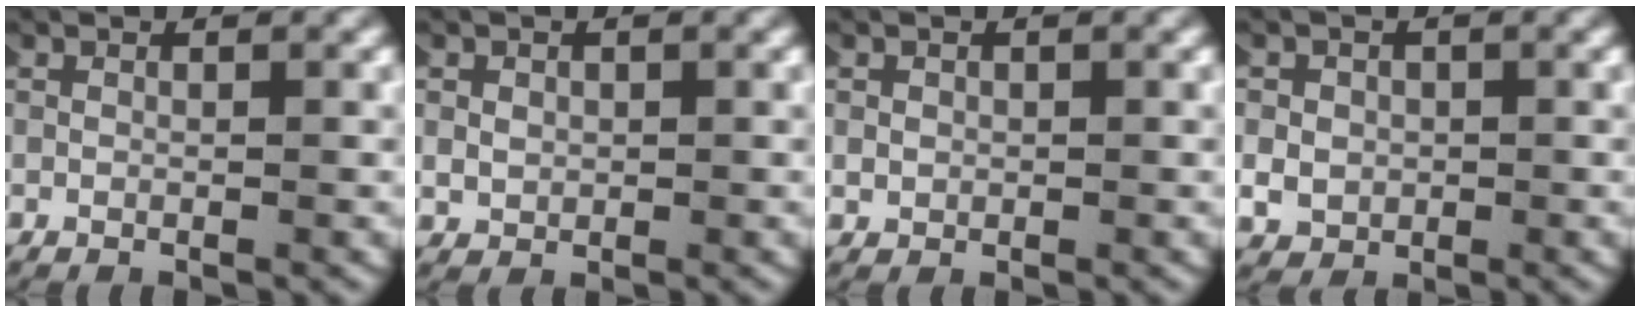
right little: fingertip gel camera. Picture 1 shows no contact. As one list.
[{"total": 1.3, "force": [0.2, 1.2, 0.5], "torque": [-0.021, 0.004, 0.005]}, {"total": 1.0, "force": [0.0, 1.0, 0.2], "torque": [-0.013, 0.004, 0.000]}, {"total": 2.8, "force": [-0.4, 2.7, 0.9], "torque": [-0.029, 0.002, -0.009]}]